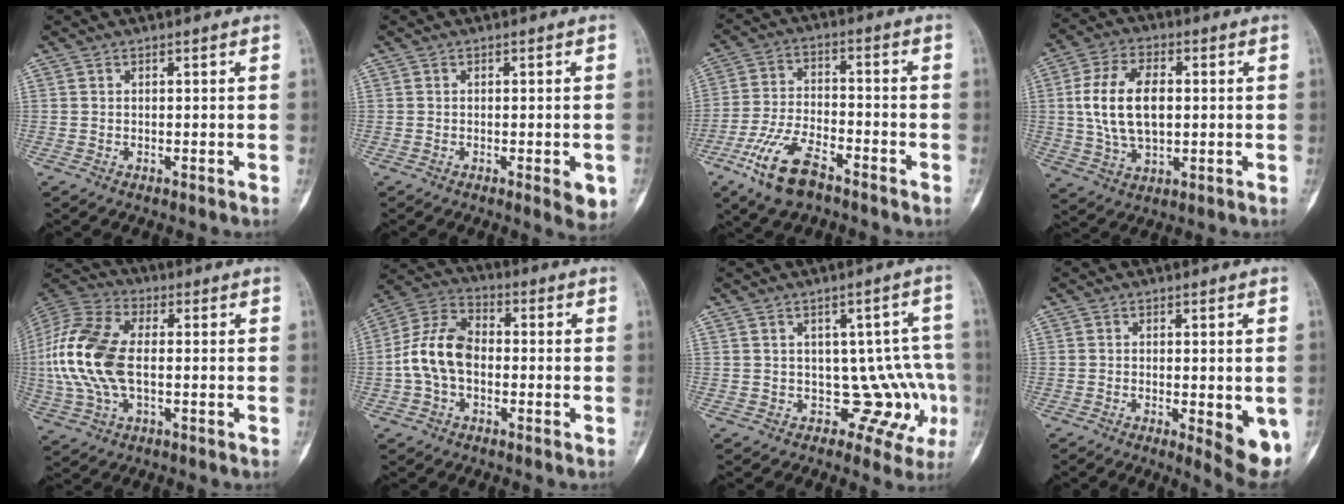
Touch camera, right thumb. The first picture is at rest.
{"total": 4.1, "force": [-1.4, 1.4, 3.6], "torque": [-0.030, -0.005, -0.014]}
{"total": 11.9, "force": [-7.3, 5.3, 7.8], "torque": [-0.151, 0.028, -0.141]}
{"total": 13.6, "force": [1.0, 8.2, 10.9], "torque": [-0.194, 0.008, 0.021]}
{"total": 17.5, "force": [-0.5, 9.9, 14.3], "torque": [-0.321, 0.018, -0.011]}
{"total": 11.4, "force": [-1.4, 7.7, 8.3], "torque": [-0.151, 0.035, -0.039]}
{"total": 9.6, "force": [-1.8, 6.8, 6.5], "torque": [-0.012, 0.017, -0.014]}
{"total": 7.8, "force": [-1.9, 2.6, 7.1], "torque": [-0.079, -0.016, -0.021]}